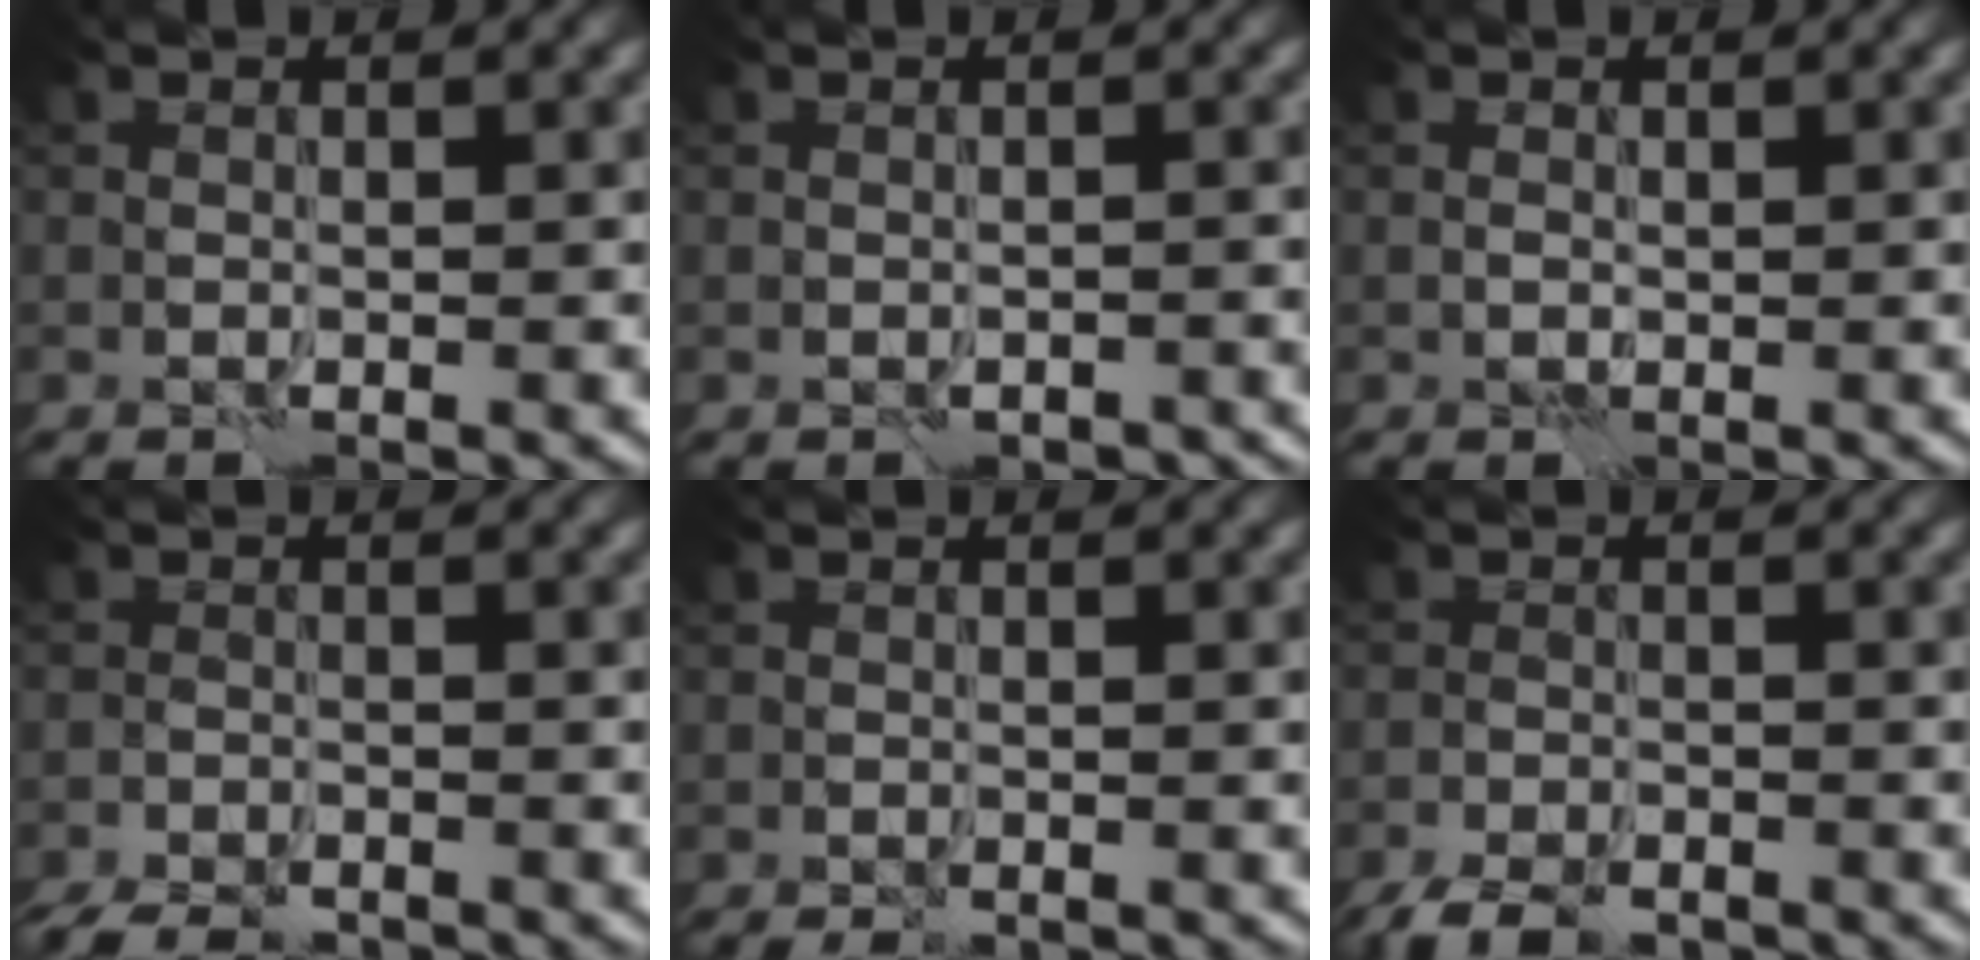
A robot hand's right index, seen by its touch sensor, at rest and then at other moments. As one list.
[{"total": 1.6, "force": [-1.2, 0.8, 0.6], "torque": [-0.010, 0.002, -0.015]}, {"total": 0.0}, {"total": 3.9, "force": [-3.4, 1.1, 1.4], "torque": [-0.024, -0.015, -0.065]}, {"total": 1.0, "force": [-0.9, 0.2, 0.5], "torque": [-0.018, -0.002, -0.016]}, {"total": 4.0, "force": [-3.2, 1.5, 1.8], "torque": [-0.027, -0.010, -0.064]}]